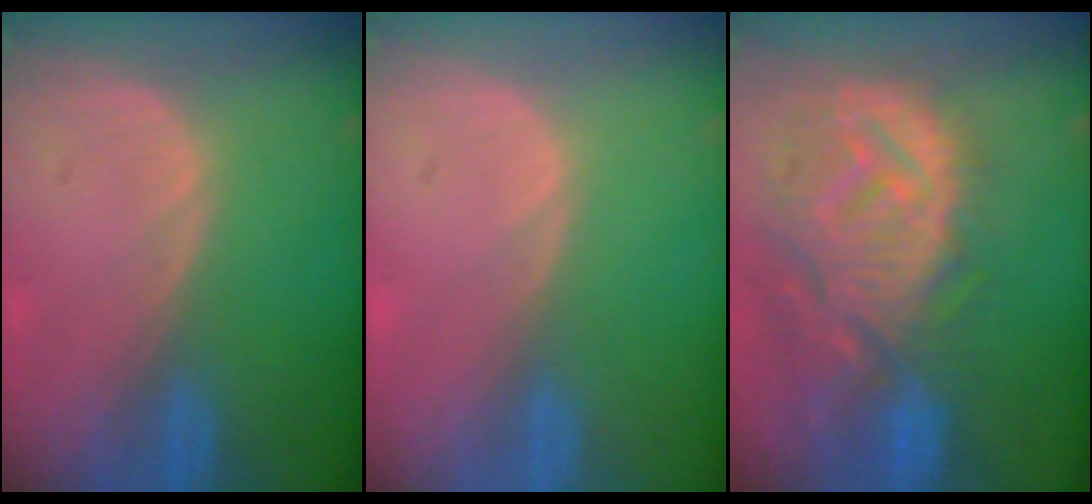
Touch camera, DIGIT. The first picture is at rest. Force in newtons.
{"total": 0.0}
{"total": 13.0, "press": 11.4, "slide": 6.3}